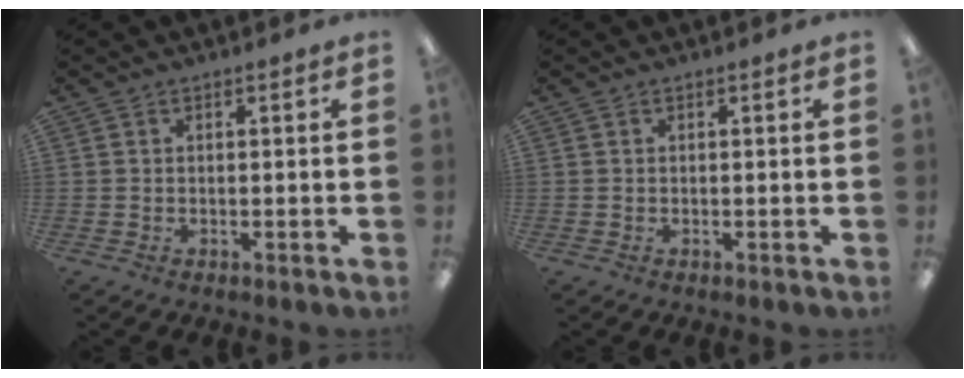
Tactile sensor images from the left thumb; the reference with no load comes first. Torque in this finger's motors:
{"motor_torque": [-0.01, -0.01, 0.03, -0.04, 0.00]}